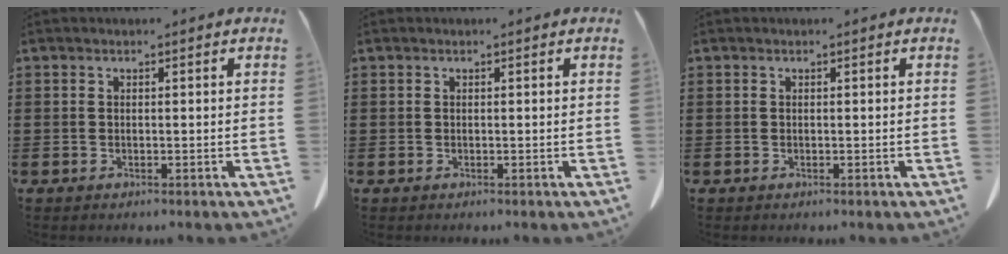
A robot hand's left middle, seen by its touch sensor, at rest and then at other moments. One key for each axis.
{"total": 0.0}
{"total": 0.0}